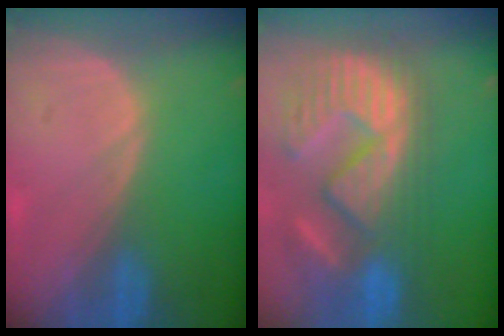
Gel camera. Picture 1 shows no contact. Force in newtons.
{"total": 13.4, "press": 12.2, "slide": 5.7}